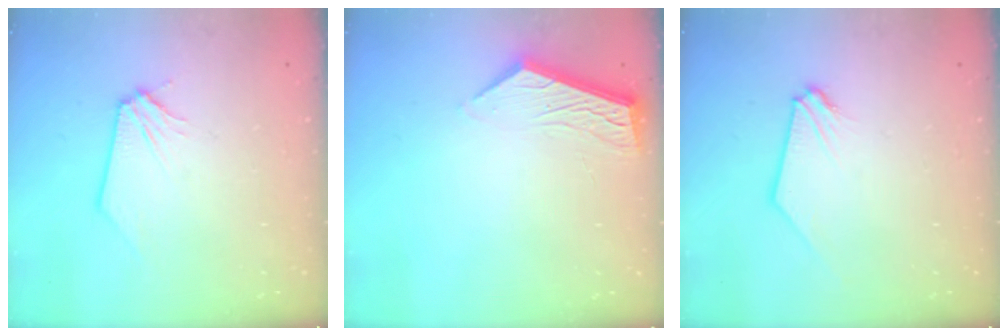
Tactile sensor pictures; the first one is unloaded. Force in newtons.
{"total": 6.5, "press": 6.4, "slide": 0.5}
{"total": 0.9, "press": 0.9, "slide": 0.2}